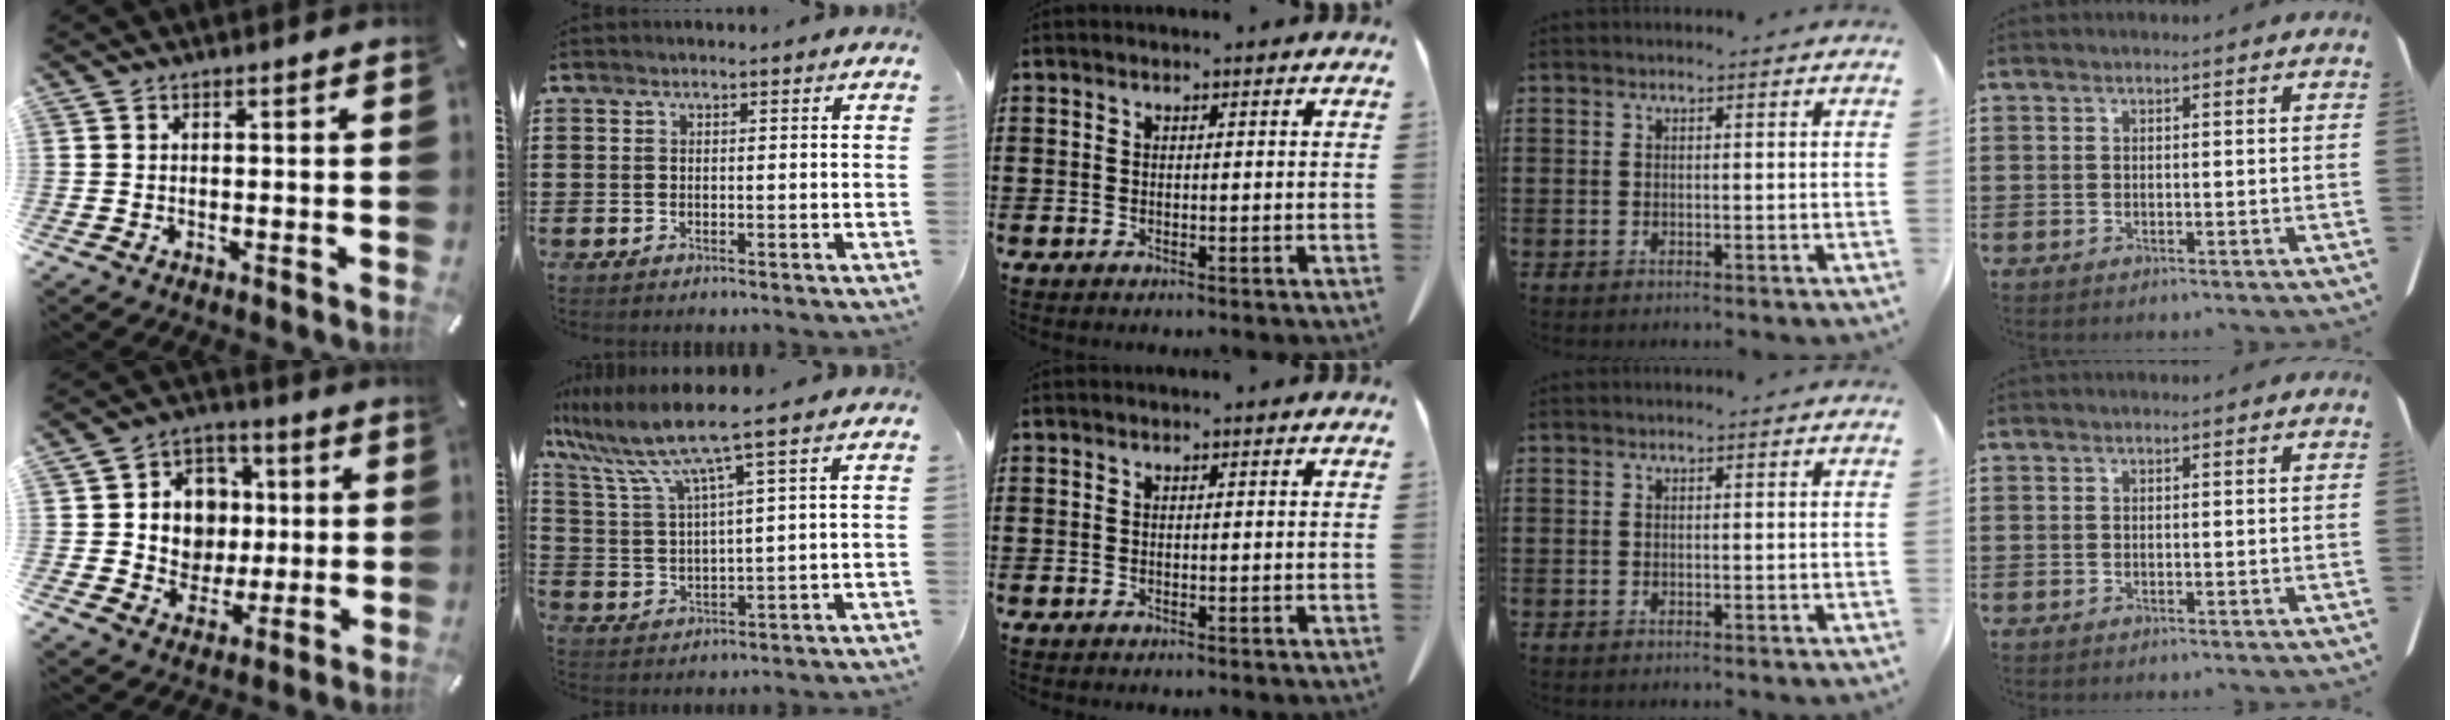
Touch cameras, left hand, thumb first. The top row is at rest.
{"thumb": {"total": 10.4, "force": [0.6, 10.1, 2.5], "torque": [-0.037, -0.004, 0.018]}, "index": {"total": 8.0, "force": [5.7, -0.5, 5.6], "torque": [-0.138, -0.033, 0.091]}}